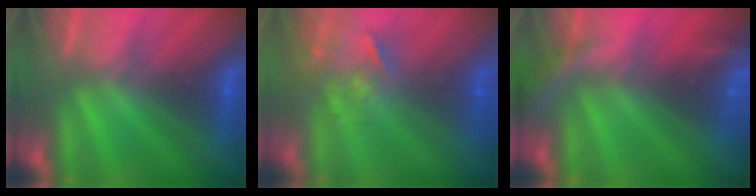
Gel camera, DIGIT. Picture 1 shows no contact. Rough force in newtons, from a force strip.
{"total": 3.7}
{"total": 5.9}